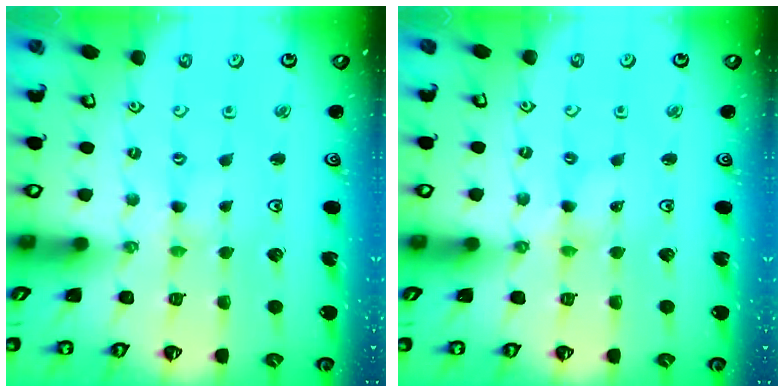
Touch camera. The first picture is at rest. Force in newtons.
{"total": 1.9, "press": 1.9, "slide": 0.2}